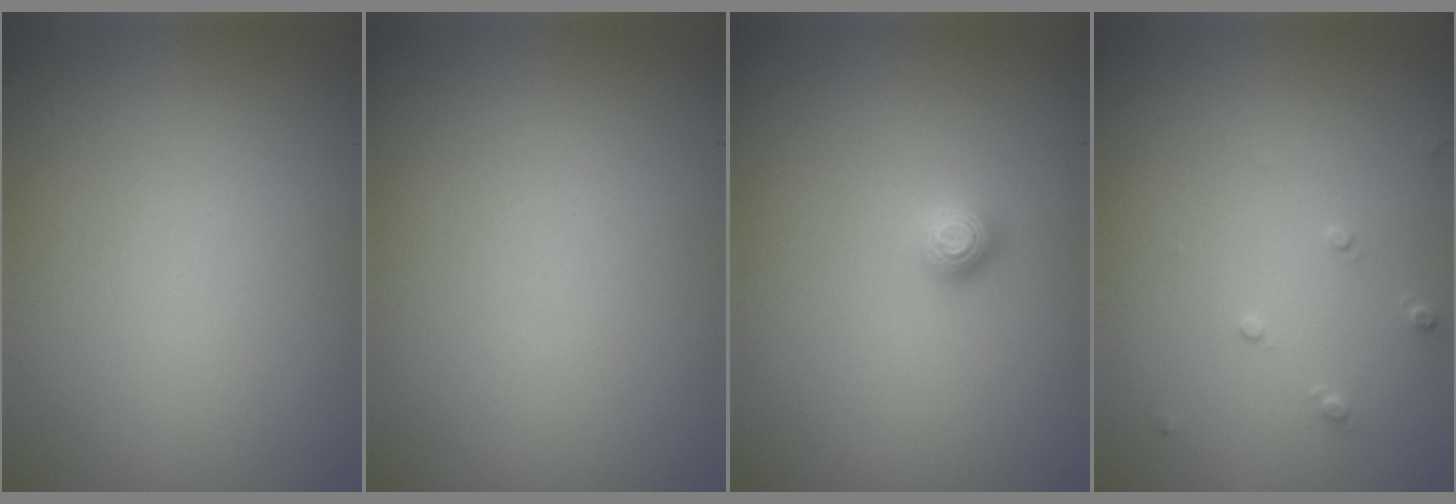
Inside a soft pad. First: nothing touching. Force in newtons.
{"total": 0.0}
{"total": 1.1, "press": 1.0, "slide": 0.3}
{"total": 1.1, "press": 1.1, "slide": 0.2}